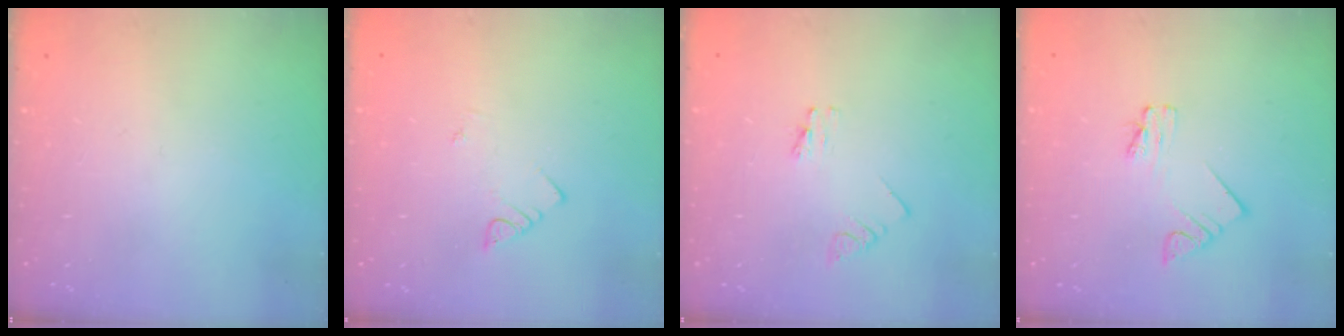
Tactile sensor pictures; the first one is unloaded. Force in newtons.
{"total": 2.2, "press": 2.2, "slide": 0.3}
{"total": 0.8, "press": 0.8, "slide": 0.0}
{"total": 2.1, "press": 2.1, "slide": 0.0}